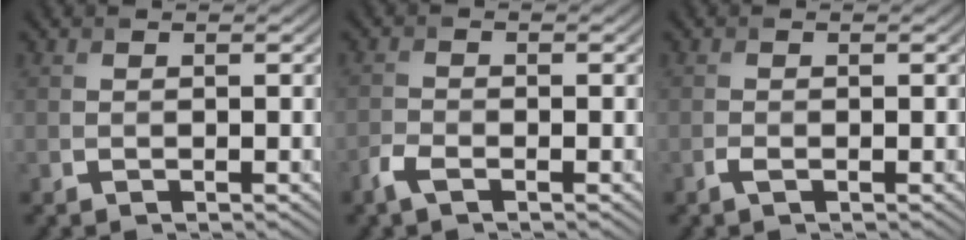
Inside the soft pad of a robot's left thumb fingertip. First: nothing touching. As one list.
[{"total": 2.2, "force": [-1.6, 0.8, 1.4], "torque": [-0.038, -0.003, -0.039]}, {"total": 1.0, "force": [-0.5, 0.3, 0.8], "torque": [-0.019, -0.001, -0.012]}]